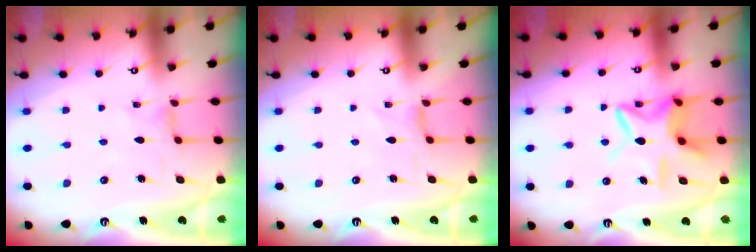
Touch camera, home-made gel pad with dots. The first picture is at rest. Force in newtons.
{"total": 0.0}
{"total": 11.7, "press": 11.6, "slide": 0.9}